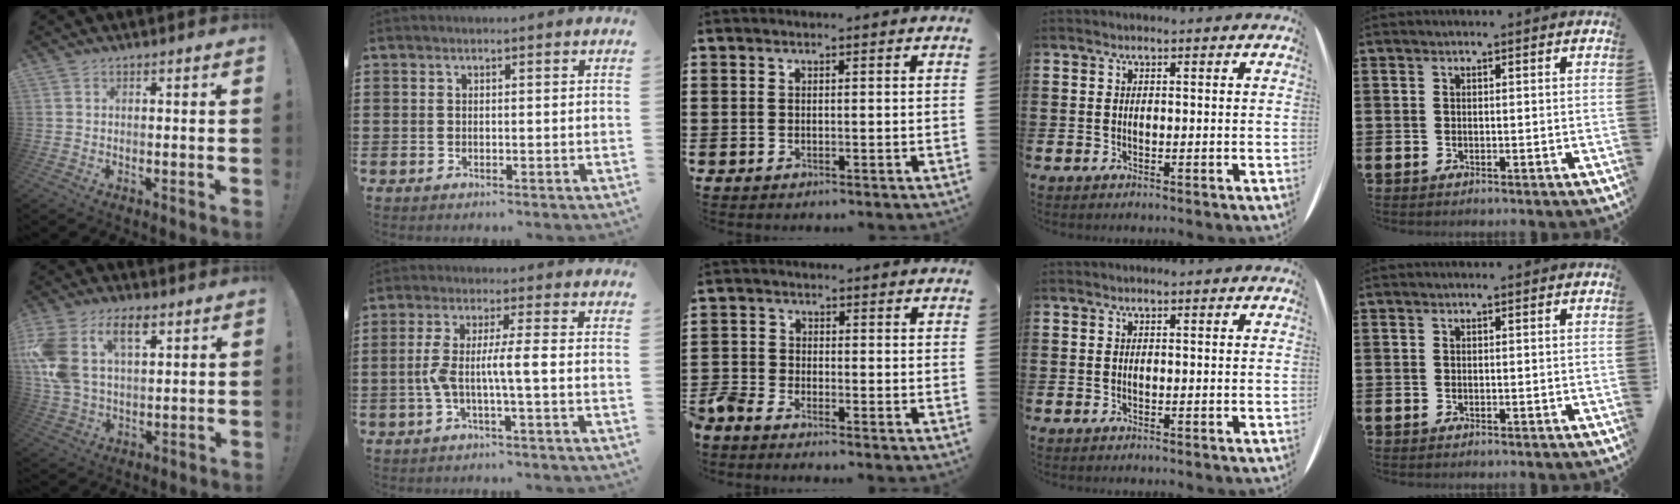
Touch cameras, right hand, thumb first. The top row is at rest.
{"thumb": {"total": 15.1, "force": [6.8, 9.1, 9.9], "torque": [-0.207, -0.020, 0.122]}, "index": {"total": 5.9, "force": [-1.1, 0.2, 5.8], "torque": [-0.128, -0.008, -0.032]}, "middle": {"total": 2.7, "force": [-2.6, 0.6, 0.4], "torque": [-0.032, -0.004, -0.062]}}